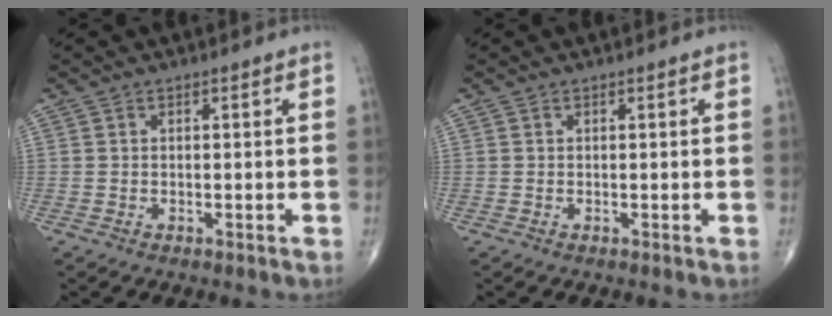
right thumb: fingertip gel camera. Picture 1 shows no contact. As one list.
[{"total": 0.0}]